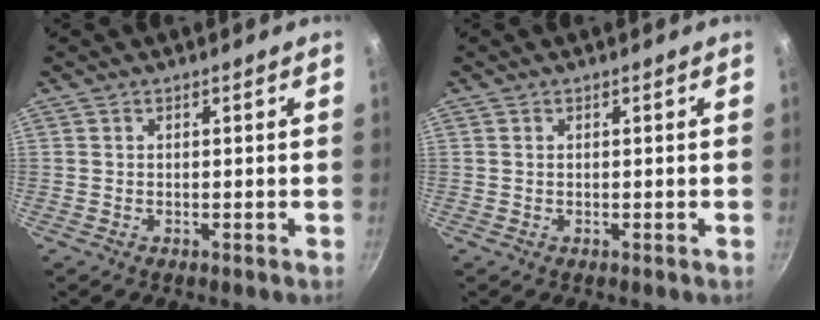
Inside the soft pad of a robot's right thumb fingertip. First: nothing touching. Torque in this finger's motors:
{"motor_torque": [0.29, -0.03, 0.07, -0.18, -0.02]}